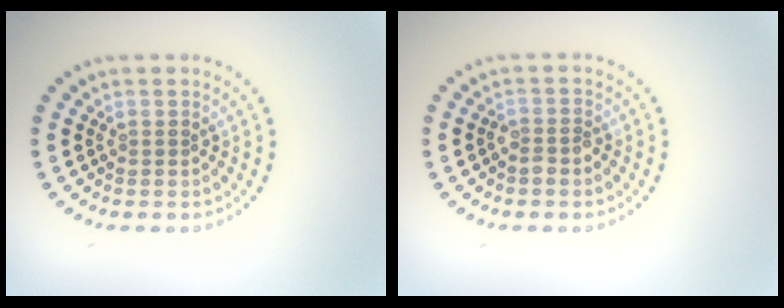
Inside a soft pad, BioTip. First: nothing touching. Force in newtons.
{"total": 1.3, "press": 1.2, "slide": 0.6}